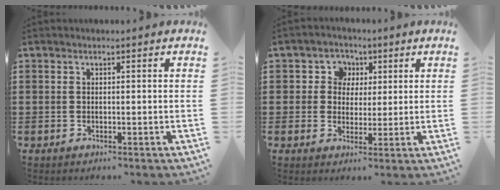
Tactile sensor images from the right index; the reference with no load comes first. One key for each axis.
{"total": 4.1, "fx": 1.0, "fy": 4.0, "fz": 0.6, "tx": -0.029, "ty": 0.010, "tz": 0.012}